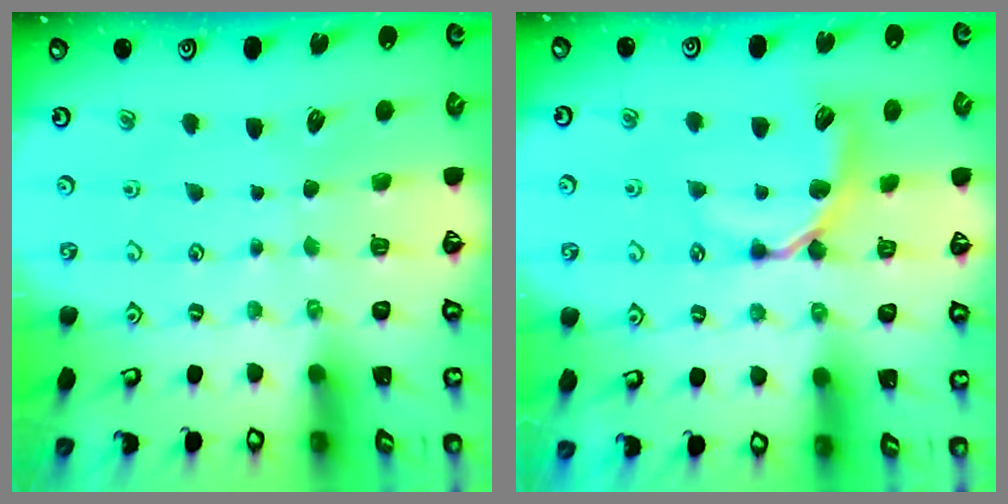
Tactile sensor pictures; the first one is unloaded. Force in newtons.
{"total": 8.9, "press": 8.9, "slide": 0.9}